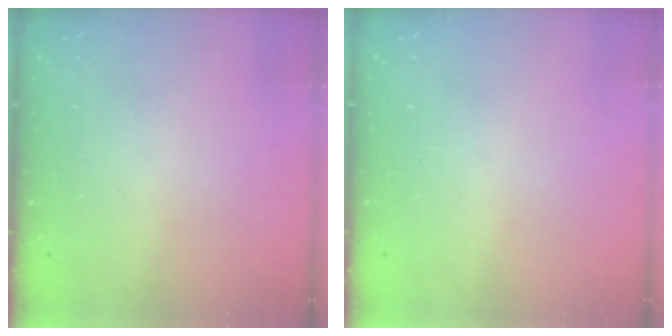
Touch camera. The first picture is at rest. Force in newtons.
{"total": 0.0}